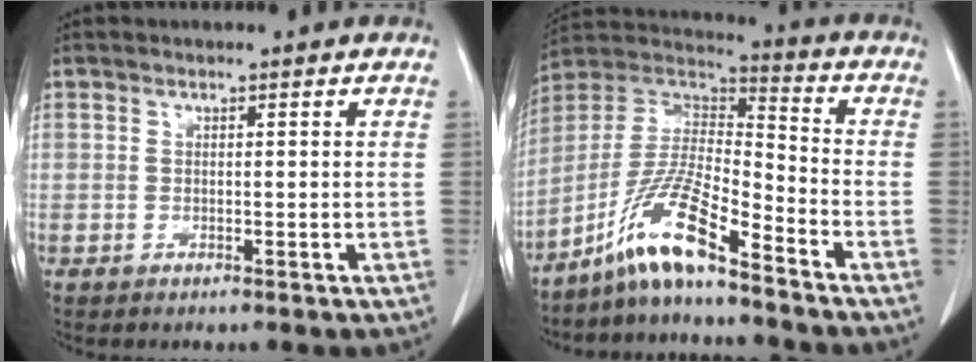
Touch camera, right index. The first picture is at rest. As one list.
[{"total": 12.1, "force": [-8.7, 0.8, 8.4], "torque": [-0.168, 0.009, -0.168]}]